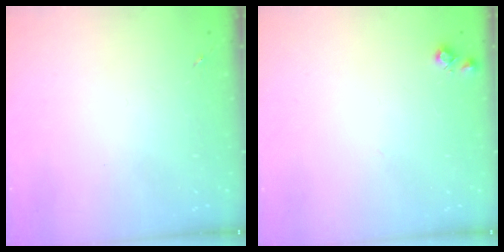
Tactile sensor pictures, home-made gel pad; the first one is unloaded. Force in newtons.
{"total": 6.6, "press": 6.6, "slide": 0.6}